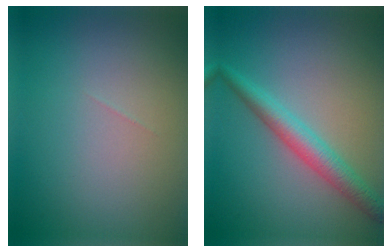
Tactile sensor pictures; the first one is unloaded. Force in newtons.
{"total": 3.4, "press": 3.4, "slide": 0.1}